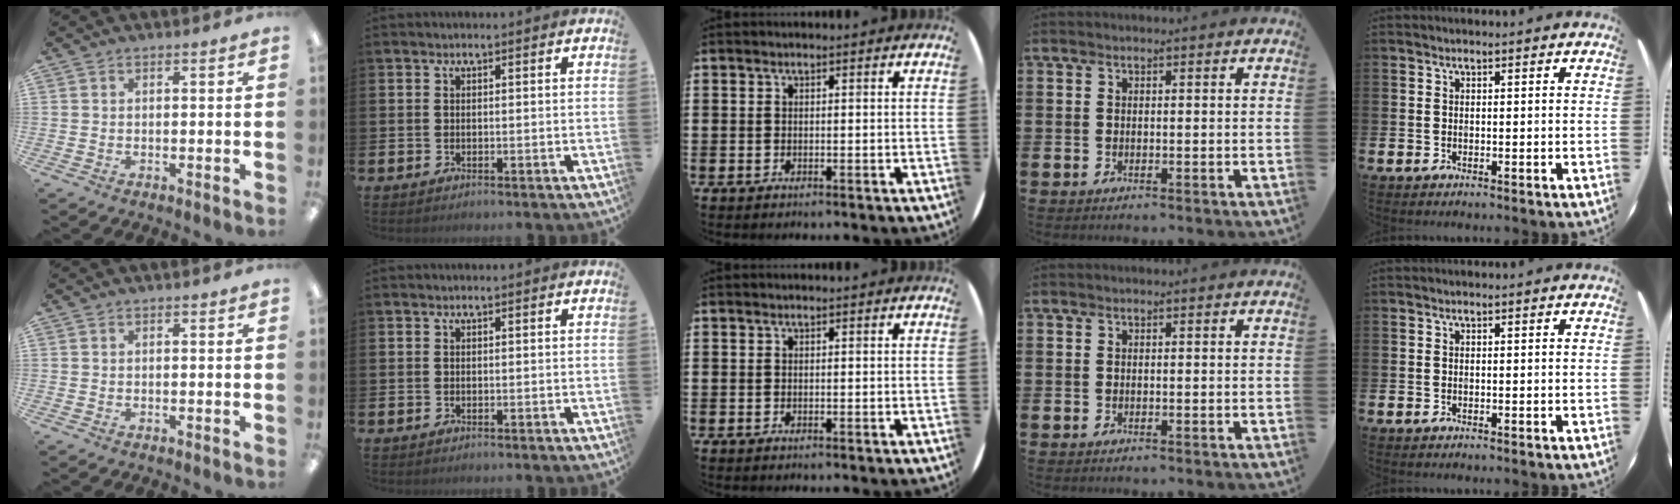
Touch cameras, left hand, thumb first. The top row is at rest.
{}